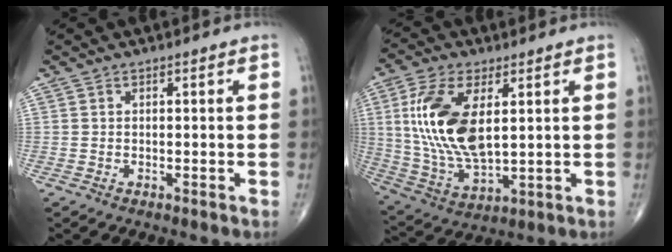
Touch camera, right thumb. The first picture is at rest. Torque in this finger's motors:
{"motor_torque": [1.99, 1.92, 1.49, 0.20, 0.24]}